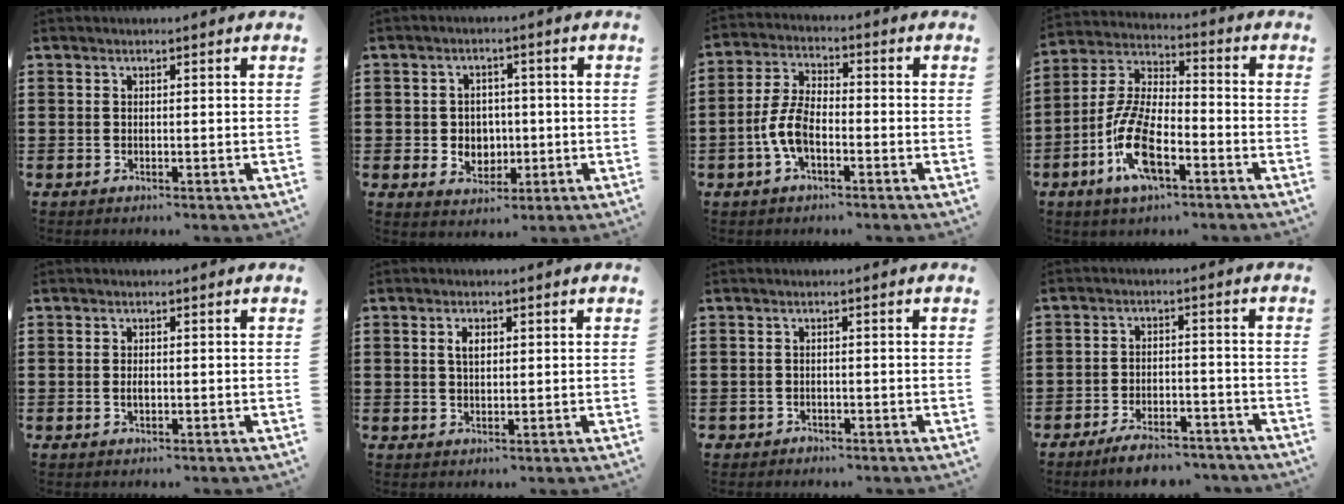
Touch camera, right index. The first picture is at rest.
{"total": 4.1, "force": [-0.2, 3.9, 1.2], "torque": [-0.029, 0.010, -0.008]}
{"total": 6.7, "force": [-2.3, 3.2, 5.3], "torque": [-0.133, -0.004, -0.051]}
{"total": 11.1, "force": [-4.7, 4.3, 9.1], "torque": [-0.218, -0.006, -0.094]}
{"total": 1.2, "force": [-0.2, 0.6, 1.1], "torque": [-0.020, 0.003, -0.005]}
{"total": 2.1, "force": [0.7, 0.9, 1.7], "torque": [-0.037, 0.006, 0.012]}
{"total": 0.9, "force": [-0.8, 0.5, 0.0], "torque": [-0.003, 0.001, -0.019]}
{"total": 4.9, "force": [-4.4, 0.8, 1.8], "torque": [-0.026, 0.008, -0.082]}